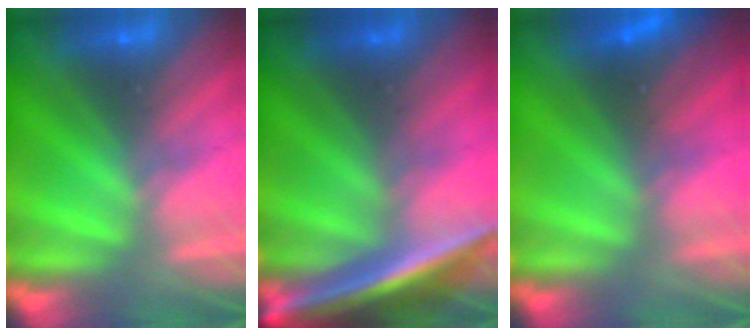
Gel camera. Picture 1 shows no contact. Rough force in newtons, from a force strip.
{"total": 5.7}
{"total": 7.7}